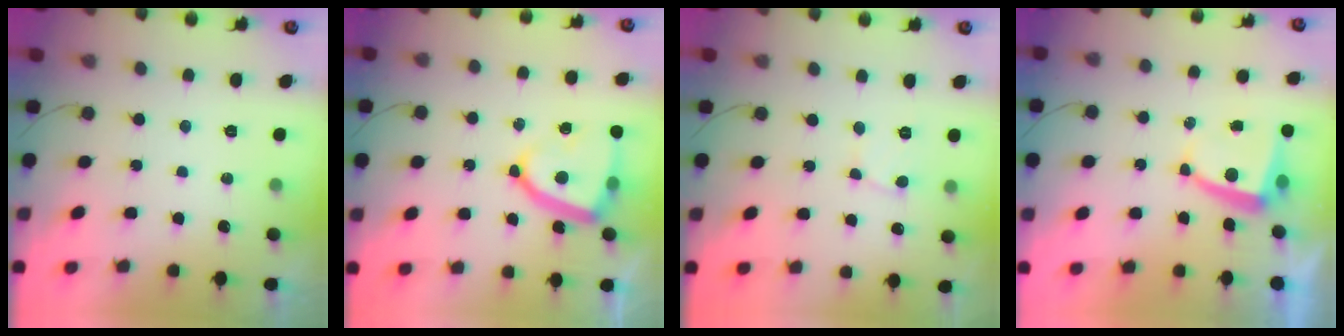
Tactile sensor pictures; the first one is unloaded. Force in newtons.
{"total": 13.4, "press": 13.3, "slide": 1.7}
{"total": 2.6, "press": 2.6, "slide": 0.2}
{"total": 5.3, "press": 5.2, "slide": 0.7}